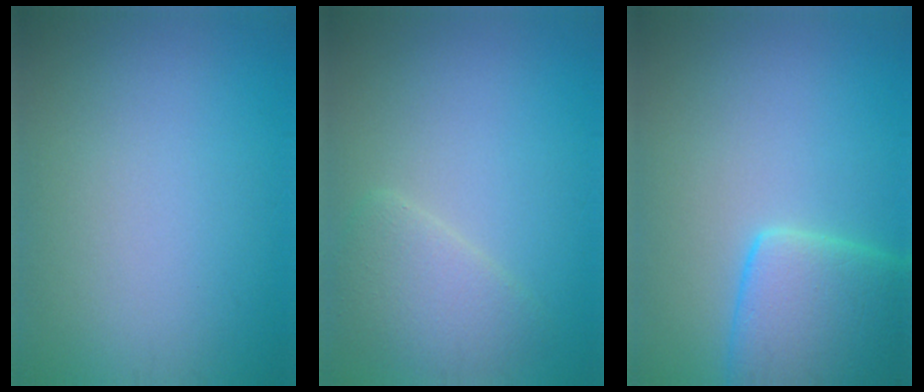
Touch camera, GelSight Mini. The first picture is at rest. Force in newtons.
{"total": 2.9, "press": 2.8, "slide": 0.4}
{"total": 6.9, "press": 6.9, "slide": 0.3}